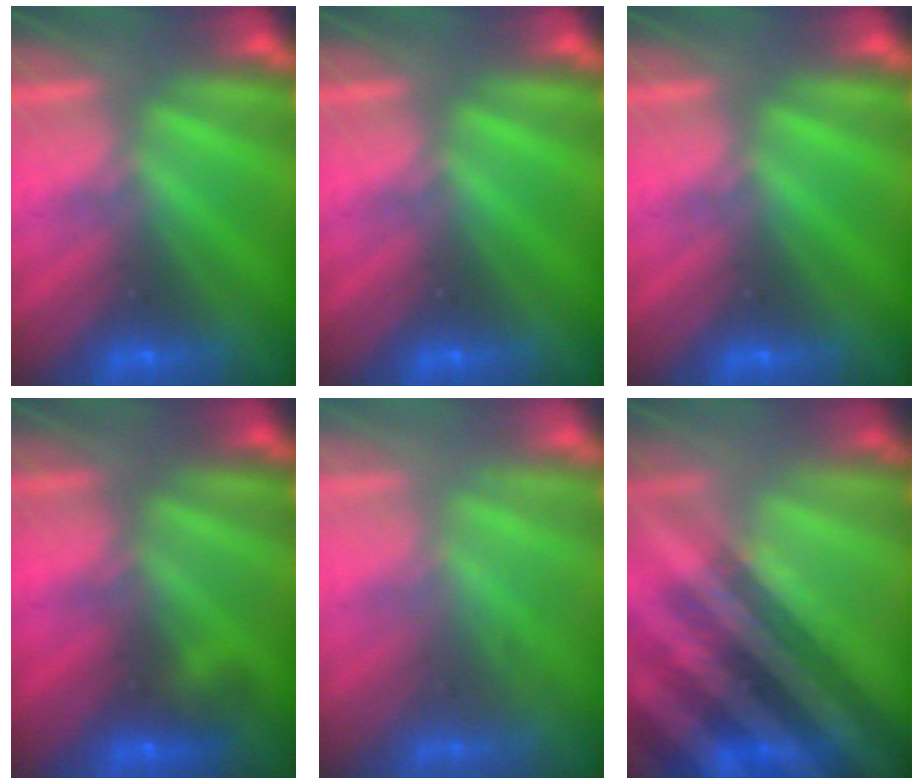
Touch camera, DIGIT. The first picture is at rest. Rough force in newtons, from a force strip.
{"total": 0.0}
{"total": 0.0}
{"total": 2.3}
{"total": 2.2}
{"total": 3.5}